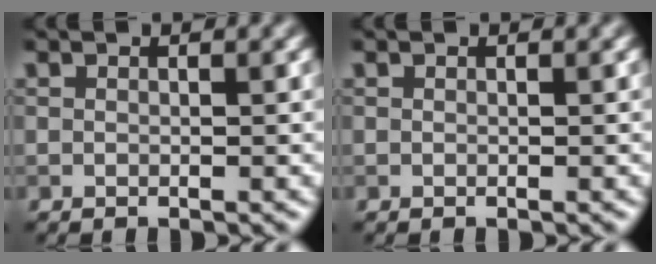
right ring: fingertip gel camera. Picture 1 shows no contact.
{"total": 0.0}